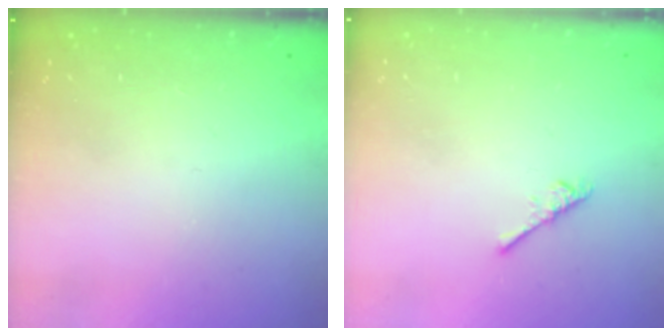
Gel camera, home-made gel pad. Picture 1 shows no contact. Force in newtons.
{"total": 2.6, "press": 2.5, "slide": 0.5}